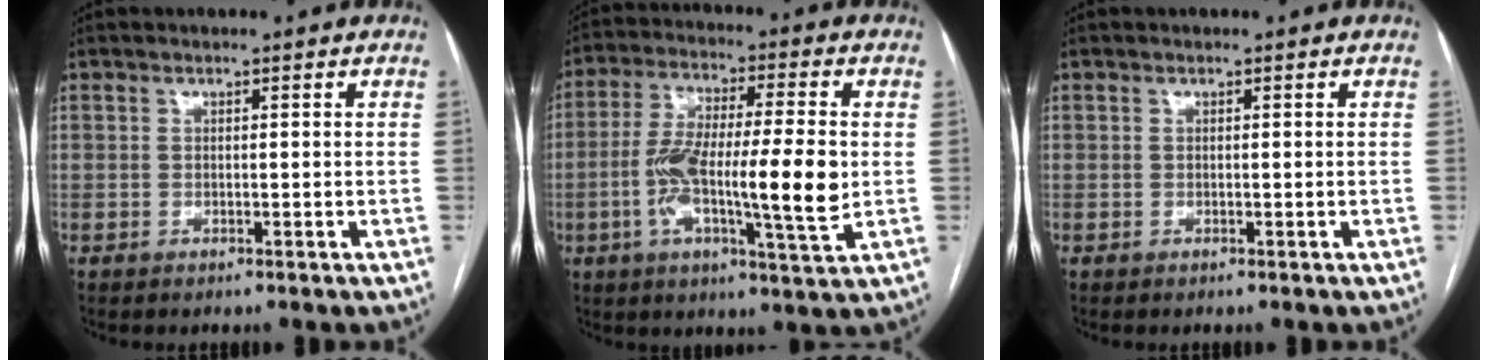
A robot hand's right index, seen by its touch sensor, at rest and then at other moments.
{"total": 15.6, "force": [-1.8, 2.3, 15.3], "torque": [-0.278, 0.002, -0.034]}
{"total": 0.0}